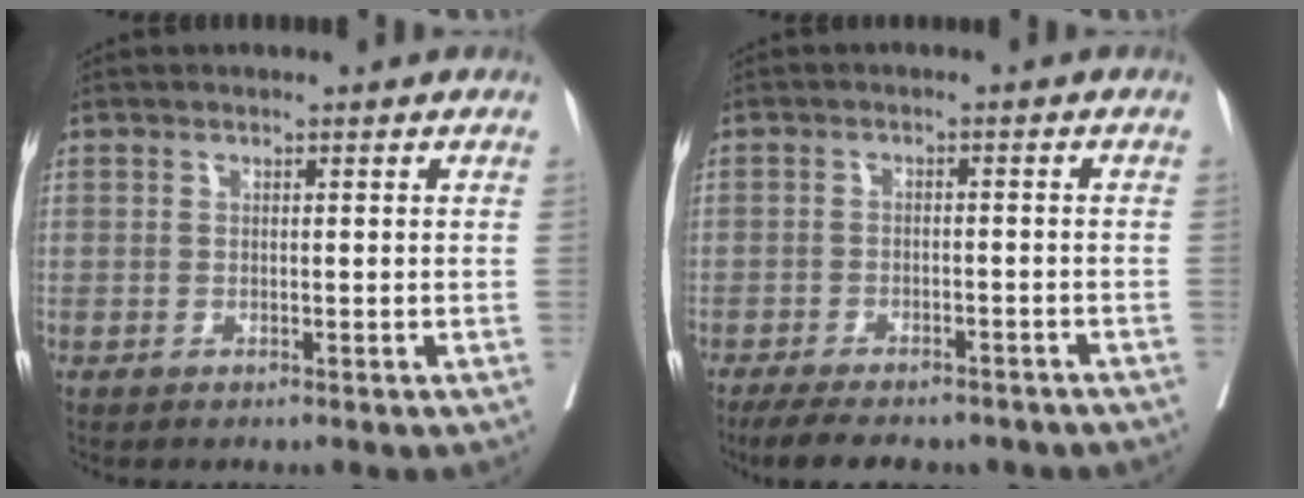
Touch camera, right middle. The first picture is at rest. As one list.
[{"total": 13.0, "force": [-11.0, 4.3, 5.6], "torque": [-0.096, -0.003, -0.141]}]